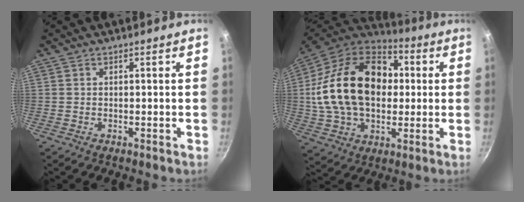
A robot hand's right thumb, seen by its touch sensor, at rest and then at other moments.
{"total": 26.6, "force": [2.5, 18.3, 19.1], "torque": [-0.326, 0.033, 0.040]}